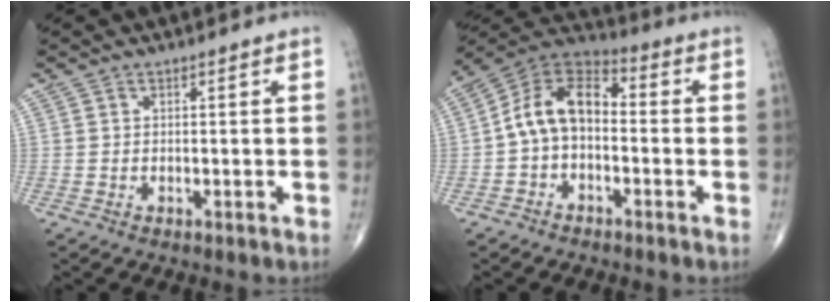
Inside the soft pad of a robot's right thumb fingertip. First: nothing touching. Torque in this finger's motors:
{"motor_torque": [-0.18, 0.40, 0.40, 0.05, 0.33]}